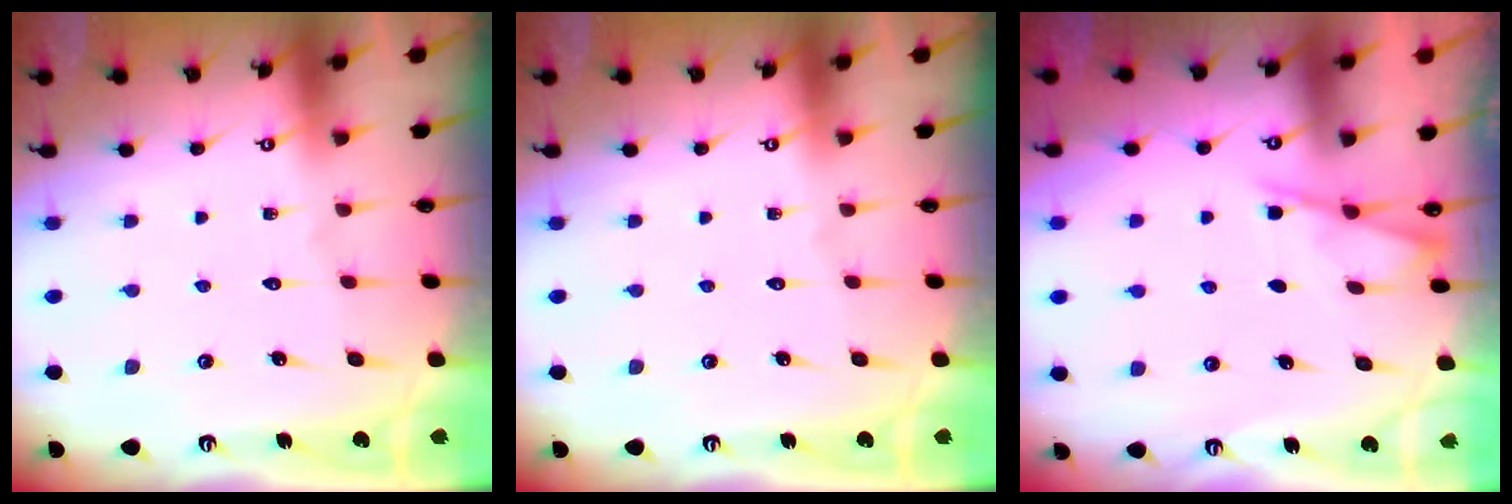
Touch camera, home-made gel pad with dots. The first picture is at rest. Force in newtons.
{"total": 0.0}
{"total": 4.9, "press": 4.8, "slide": 0.7}